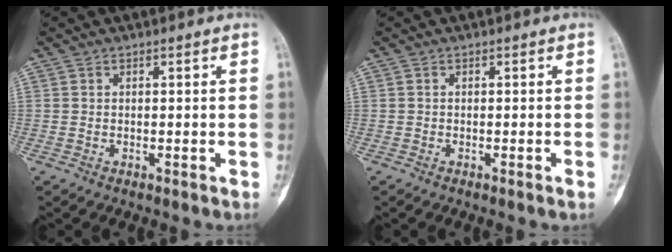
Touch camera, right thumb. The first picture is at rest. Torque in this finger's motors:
{"motor_torque": [-0.08, -0.18, -0.17, 0.10, -0.04]}